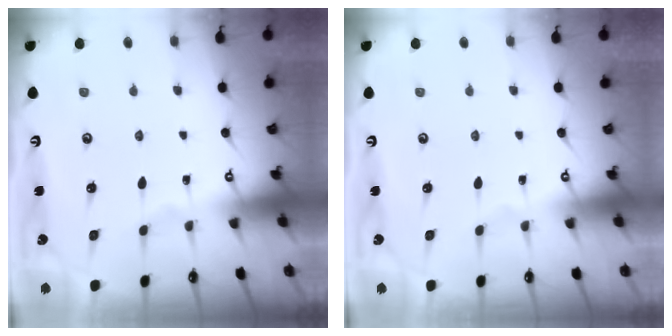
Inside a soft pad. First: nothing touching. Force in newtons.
{"total": 0.0}